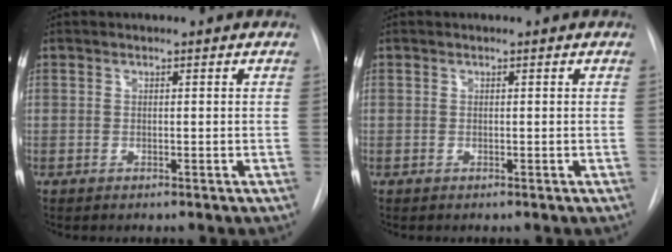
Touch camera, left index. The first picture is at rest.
{"total": 0.0}